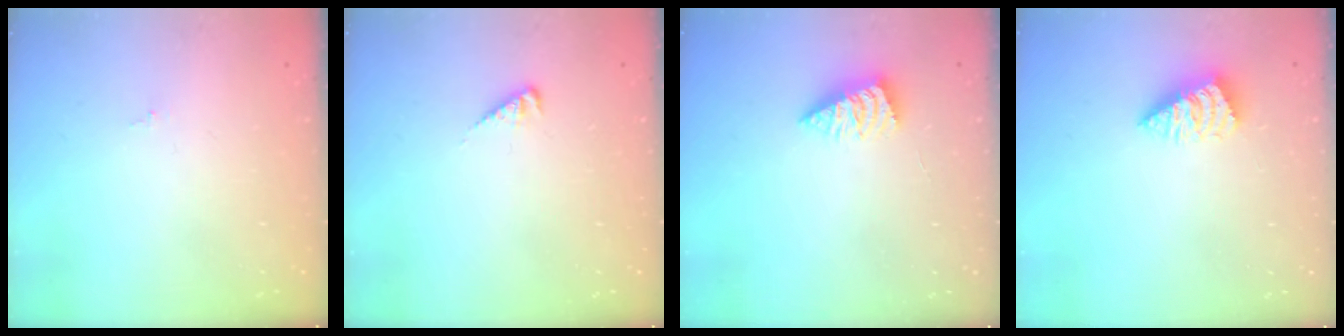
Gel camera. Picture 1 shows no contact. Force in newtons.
{"total": 3.9, "press": 3.9, "slide": 0.5}
{"total": 3.2, "press": 3.2, "slide": 0.1}
{"total": 1.9, "press": 1.9, "slide": 0.4}